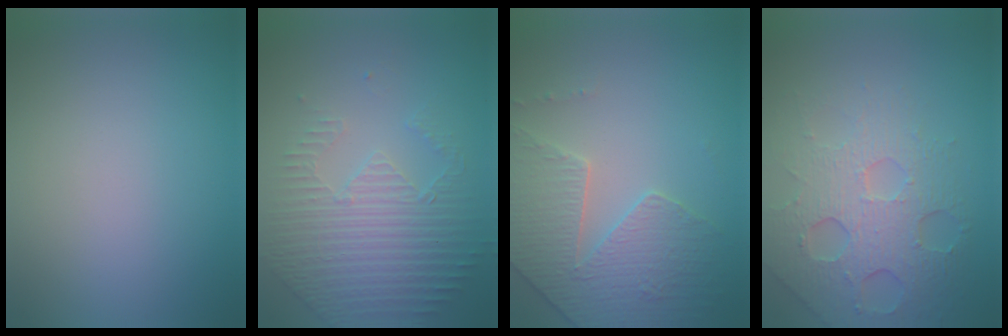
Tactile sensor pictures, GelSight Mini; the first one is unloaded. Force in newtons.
{"total": 4.6, "press": 3.5, "slide": 3.0}
{"total": 4.0, "press": 3.9, "slide": 1.2}
{"total": 6.3, "press": 4.7, "slide": 4.2}